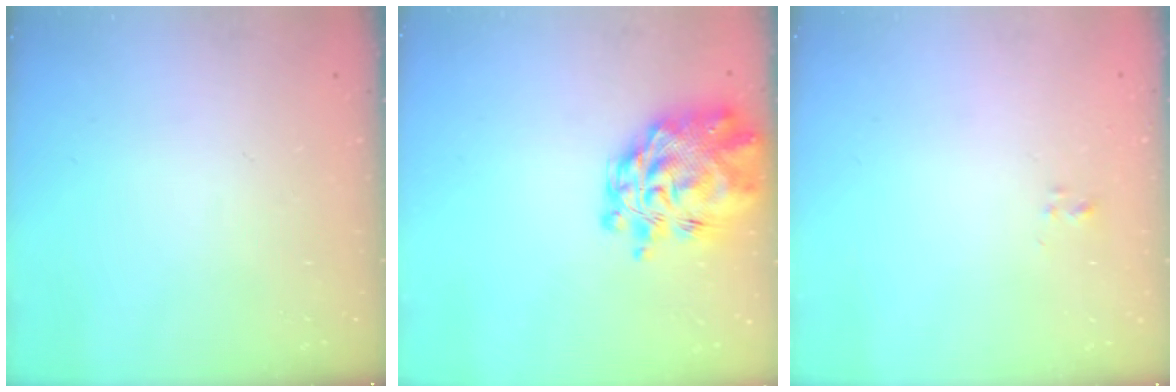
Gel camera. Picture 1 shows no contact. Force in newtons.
{"total": 10.8, "press": 10.2, "slide": 3.6}
{"total": 1.8, "press": 1.7, "slide": 0.3}